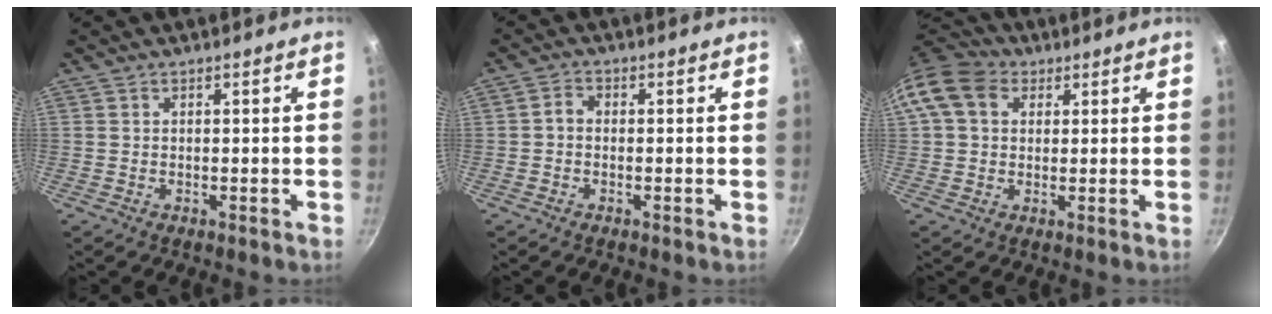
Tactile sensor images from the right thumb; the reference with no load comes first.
{"total": 2.0, "force": [-0.5, 1.5, 1.2], "torque": [-0.024, 0.013, -0.016]}
{"total": 10.2, "force": [3.0, 7.8, 5.7], "torque": [-0.087, 0.015, 0.036]}